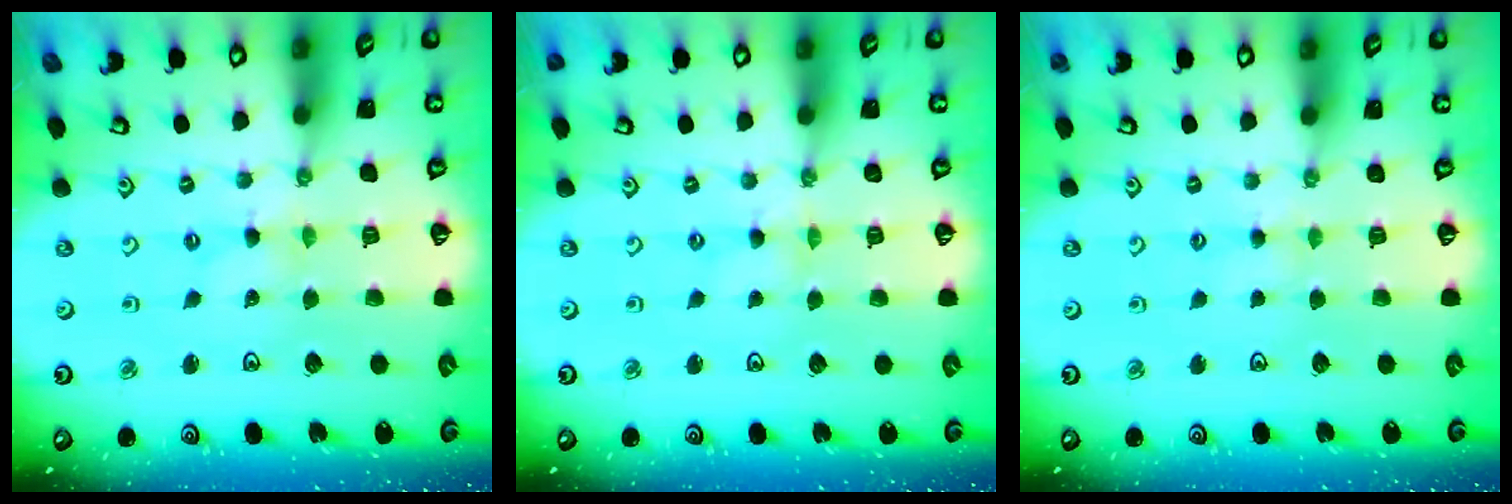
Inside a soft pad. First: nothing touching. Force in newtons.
{"total": 0.0}
{"total": 1.9, "press": 1.9, "slide": 0.2}